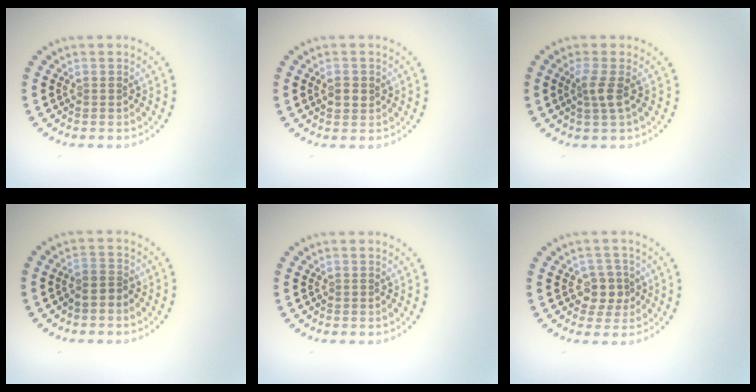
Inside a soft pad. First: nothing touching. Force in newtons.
{"total": 1.6, "press": 1.5, "slide": 0.4}
{"total": 1.9, "press": 1.4, "slide": 1.3}
{"total": 1.6, "press": 1.4, "slide": 0.8}
{"total": 0.0}
{"total": 2.4, "press": 2.1, "slide": 1.0}